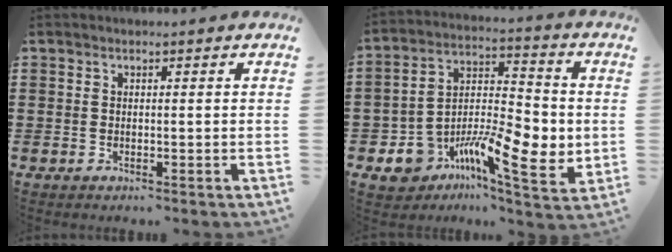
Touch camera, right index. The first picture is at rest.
{"total": 11.3, "force": [-4.3, 6.1, 8.5], "torque": [-0.139, 0.010, -0.070]}